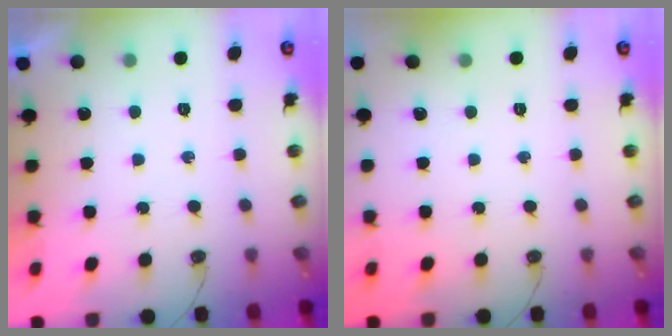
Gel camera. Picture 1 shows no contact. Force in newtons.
{"total": 0.0}